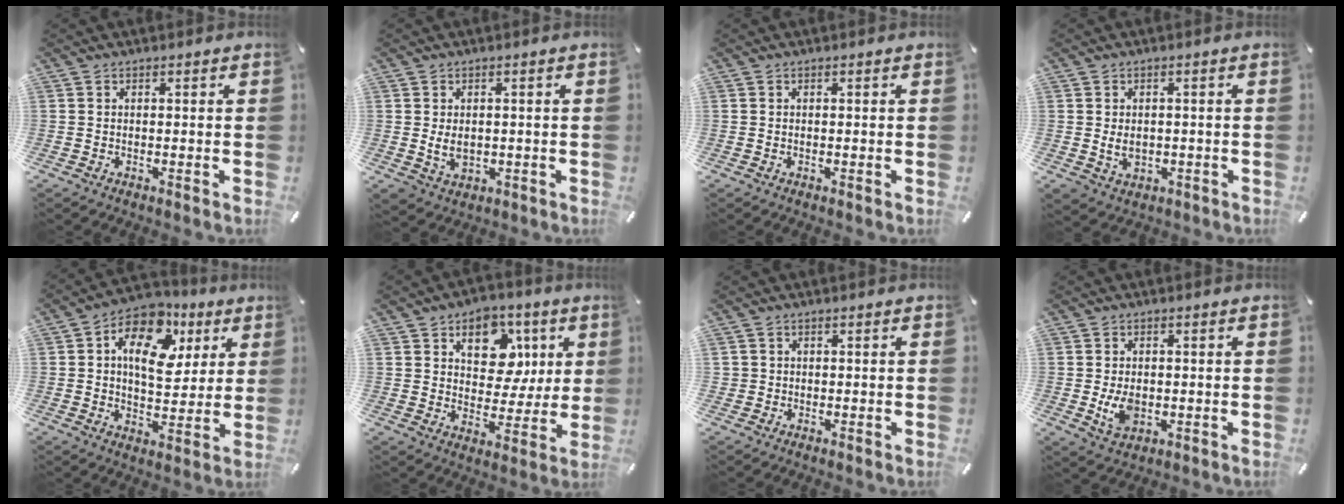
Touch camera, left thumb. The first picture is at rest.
{"total": 4.3, "force": [-0.1, 3.3, 2.6], "torque": [-0.055, -0.003, -0.005]}
{"total": 0.0}
{"total": 3.8, "force": [-0.4, 3.2, 2.0], "torque": [-0.038, -0.001, -0.008]}
{"total": 14.5, "force": [5.6, 9.8, 9.1], "torque": [-0.132, -0.019, 0.098]}
{"total": 12.7, "force": [4.8, 9.7, 6.6], "torque": [-0.086, -0.021, 0.085]}
{"total": 1.3, "force": [0.1, 1.3, 0.0], "torque": [0.000, 0.003, 0.001]}
{"total": 5.7, "force": [-0.6, 4.0, 4.0], "torque": [-0.074, -0.007, -0.013]}